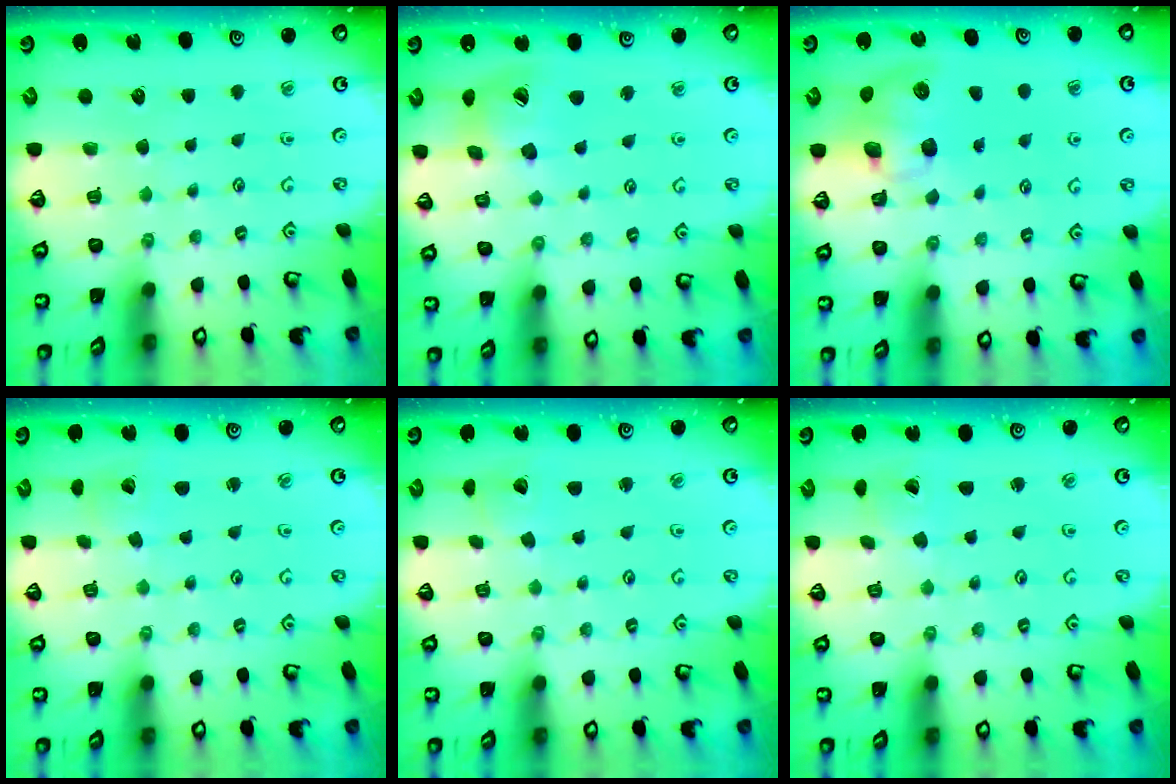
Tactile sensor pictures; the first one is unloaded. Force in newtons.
{"total": 14.7, "press": 14.5, "slide": 2.1}
{"total": 11.3, "press": 11.2, "slide": 1.2}
{"total": 1.8, "press": 1.8, "slide": 0.1}
{"total": 2.4, "press": 2.4, "slide": 0.3}
{"total": 1.1, "press": 1.1, "slide": 0.1}